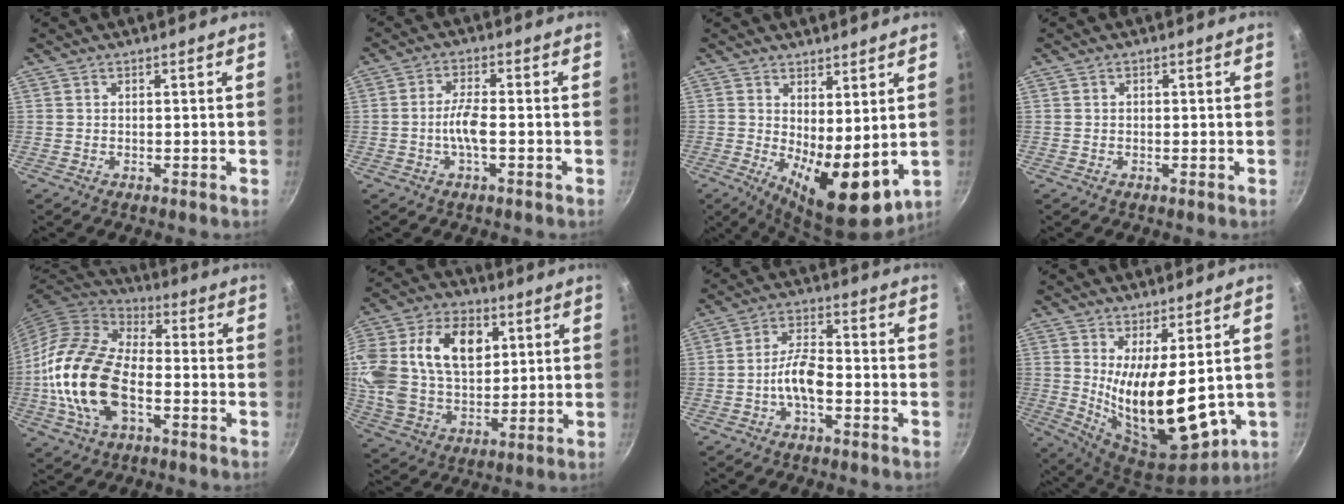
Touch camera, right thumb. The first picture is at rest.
{"total": 5.0, "force": [-1.3, 1.3, 4.6], "torque": [-0.095, 0.016, -0.030]}
{"total": 11.6, "force": [0.7, 4.8, 10.5], "torque": [-0.135, -0.028, 0.022]}
{"total": 0.0}
{"total": 19.9, "force": [-4.2, 11.4, 15.7], "torque": [-0.294, 0.029, -0.091]}
{"total": 25.4, "force": [7.0, 17.4, 17.2], "torque": [-0.358, 0.021, 0.122]}
{"total": 6.5, "force": [-2.4, 2.7, 5.4], "torque": [-0.098, 0.032, -0.050]}
{"total": 16.4, "force": [1.6, 6.7, 14.8], "torque": [-0.230, -0.048, 0.051]}